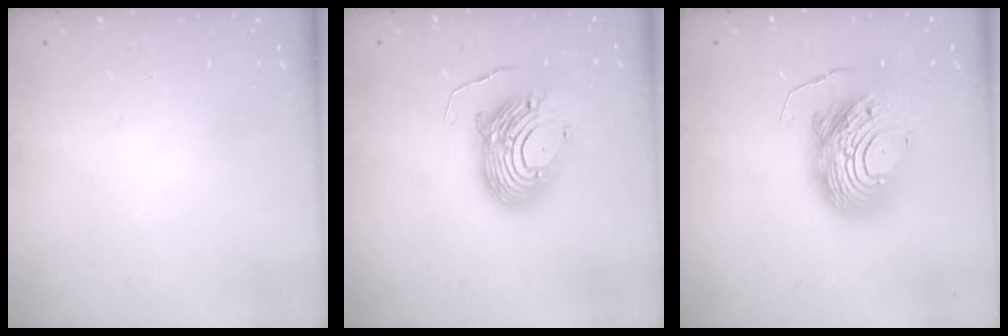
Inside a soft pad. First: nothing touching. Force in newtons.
{"total": 19.1, "press": 19.0, "slide": 1.8}
{"total": 15.4, "press": 15.3, "slide": 1.4}